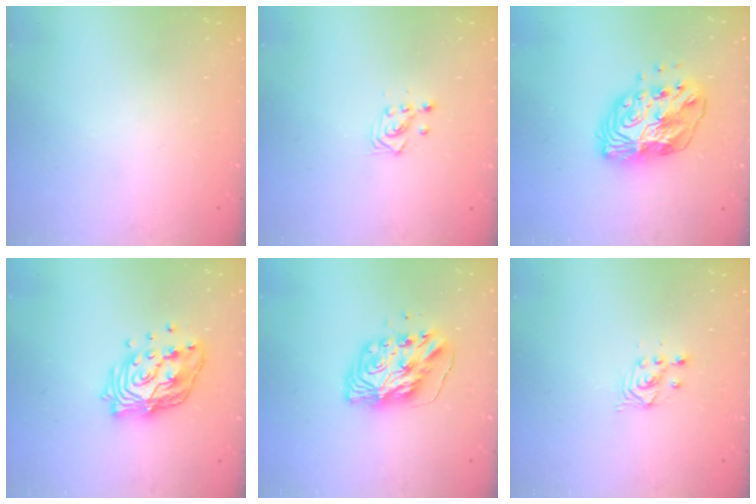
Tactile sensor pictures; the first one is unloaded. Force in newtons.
{"total": 3.0, "press": 3.0, "slide": 0.5}
{"total": 14.1, "press": 14.1, "slide": 1.2}
{"total": 15.6, "press": 15.6, "slide": 1.3}
{"total": 9.7, "press": 9.6, "slide": 1.3}
{"total": 2.5, "press": 2.5, "slide": 0.2}